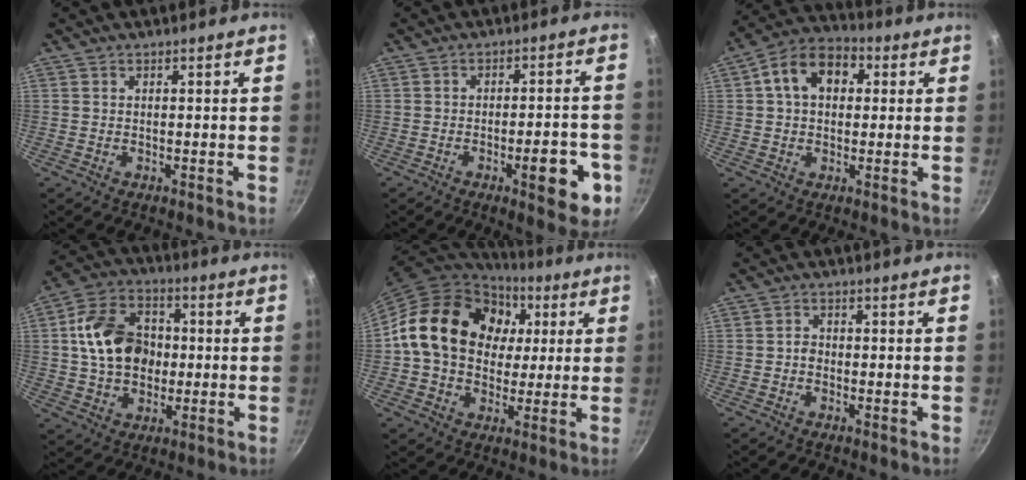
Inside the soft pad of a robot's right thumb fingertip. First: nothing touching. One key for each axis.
{"total": 10.2, "fx": -3.9, "fy": 3.6, "fz": 8.7, "tx": -0.090, "ty": 0.022, "tz": -0.047}
{"total": 11.6, "fx": 2.6, "fy": 8.3, "fz": 7.8, "tx": -0.102, "ty": 0.025, "tz": 0.024}
{"total": 15.2, "fx": 0.9, "fy": 11.5, "fz": 9.8, "tx": -0.141, "ty": 0.021, "tz": 0.007}
{"total": 21.3, "fx": 4.3, "fy": 16.5, "fz": 12.7, "tx": -0.196, "ty": 0.016, "tz": 0.066}
{"total": 1.7, "fx": -0.4, "fy": 1.3, "fz": 1.0, "tx": -0.021, "ty": 0.007, "tz": -0.012}